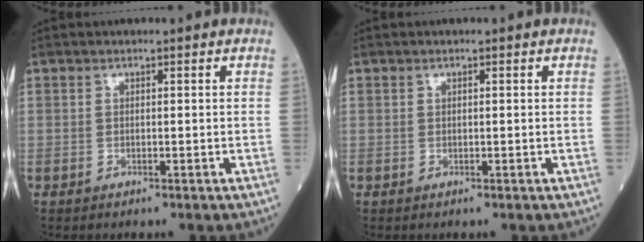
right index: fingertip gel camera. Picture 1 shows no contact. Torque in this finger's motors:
{"motor_torque": [0.07, 0.00, 0.06, 0.01]}